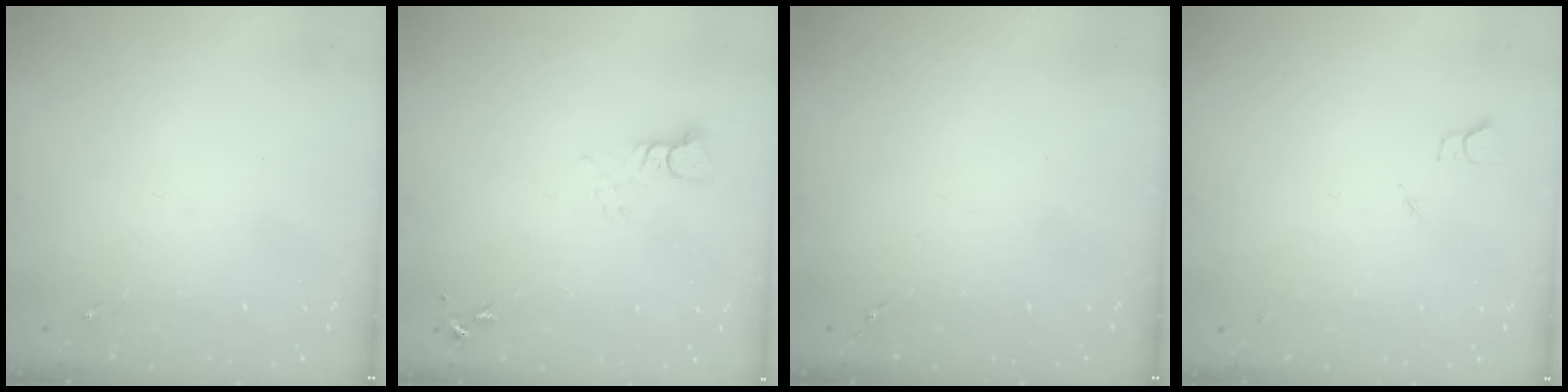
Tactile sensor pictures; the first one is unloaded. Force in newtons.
{"total": 3.1, "press": 3.1, "slide": 0.4}
{"total": 0.0}
{"total": 2.7, "press": 2.6, "slide": 0.3}